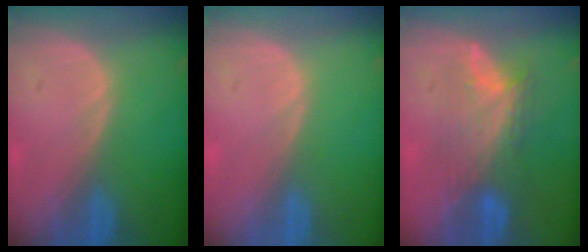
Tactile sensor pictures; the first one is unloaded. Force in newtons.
{"total": 0.0}
{"total": 7.3, "press": 7.1, "slide": 1.7}